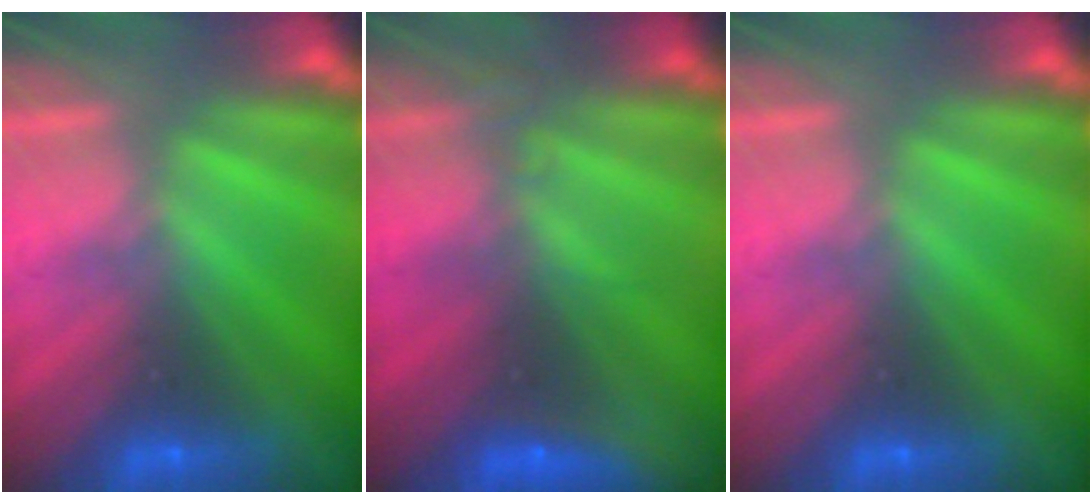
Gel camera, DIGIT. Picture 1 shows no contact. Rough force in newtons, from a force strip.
{"total": 7.9}
{"total": 0.0}